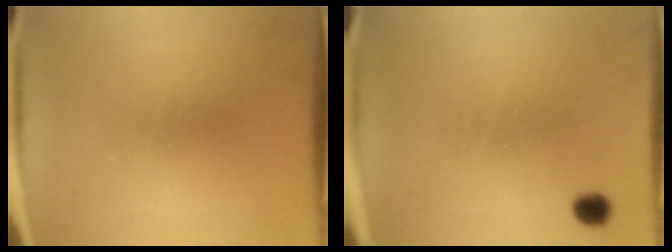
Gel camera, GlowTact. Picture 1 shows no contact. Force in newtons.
{"total": 2.3}